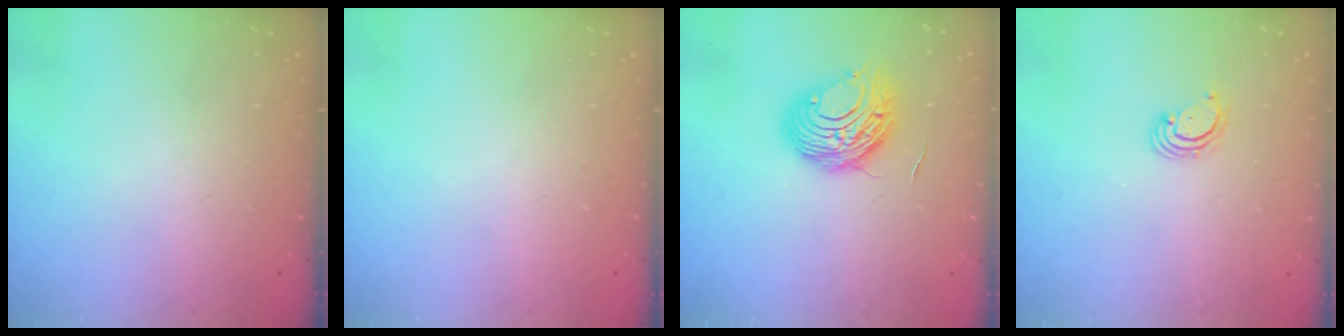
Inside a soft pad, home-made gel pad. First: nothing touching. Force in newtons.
{"total": 0.0}
{"total": 9.5, "press": 9.5, "slide": 0.7}
{"total": 2.7, "press": 2.7, "slide": 0.3}